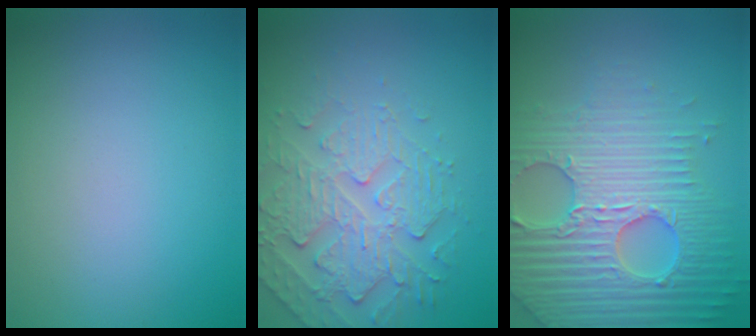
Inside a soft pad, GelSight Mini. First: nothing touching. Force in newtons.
{"total": 4.8, "press": 3.7, "slide": 3.1}
{"total": 7.2, "press": 7.0, "slide": 1.7}